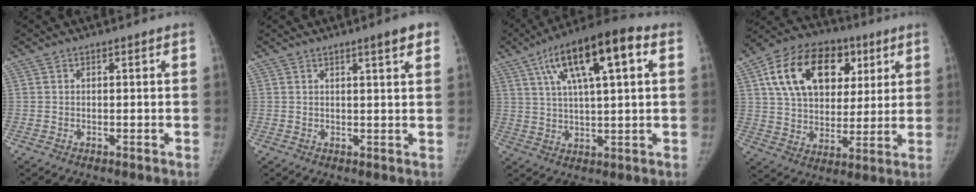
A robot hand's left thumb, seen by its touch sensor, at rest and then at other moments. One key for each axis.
{"total": 4.3, "fx": 2.5, "fy": 0.4, "fz": 3.5, "tx": -0.040, "ty": -0.010, "tz": 0.033}
{"total": 17.1, "fx": 6.7, "fy": 5.2, "fz": 14.9, "tx": -0.241, "ty": 0.011, "tz": 0.105}
{"total": 22.0, "fx": 8.1, "fy": 15.1, "fz": 13.9, "tx": -0.213, "ty": 0.003, "tz": 0.131}